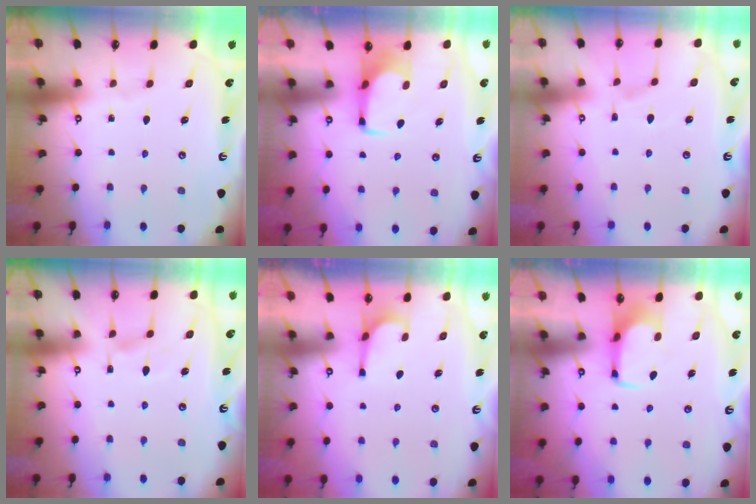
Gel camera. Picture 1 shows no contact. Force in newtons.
{"total": 1.3, "press": 1.2, "slide": 0.4}
{"total": 6.4, "press": 6.3, "slide": 1.3}
{"total": 5.7, "press": 5.7, "slide": 0.5}
{"total": 4.2, "press": 4.1, "slide": 0.7}
{"total": 2.0, "press": 2.0, "slide": 0.4}